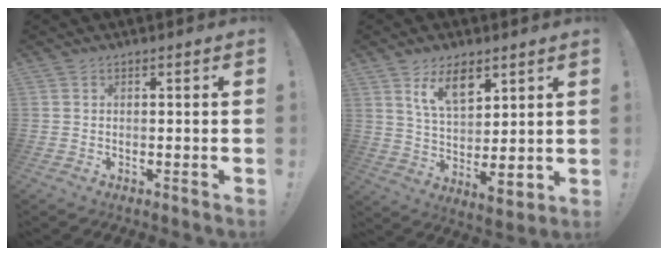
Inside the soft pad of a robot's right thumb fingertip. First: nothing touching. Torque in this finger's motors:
{"motor_torque": [1.66, 2.10, 0.10, 0.21, 0.22]}